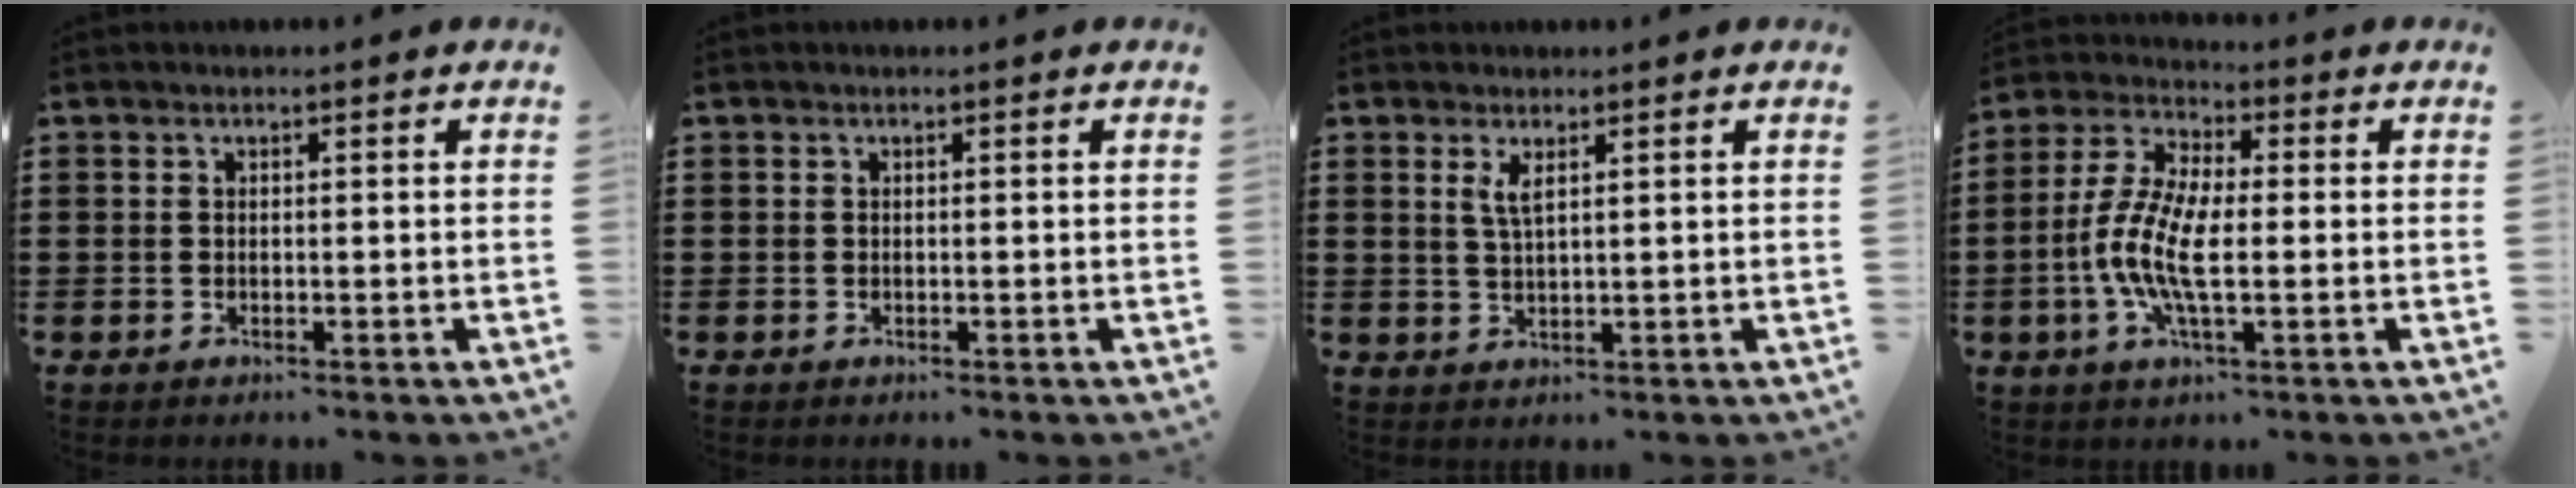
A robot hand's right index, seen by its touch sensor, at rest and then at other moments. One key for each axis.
{"total": 0.0}
{"total": 2.5, "fx": 1.3, "fy": 0.6, "fz": 2.0, "tx": -0.044, "ty": 0.001, "tz": 0.023}
{"total": 9.4, "fx": -1.7, "fy": 3.2, "fz": 8.7, "tx": -0.195, "ty": -0.011, "tz": -0.038}